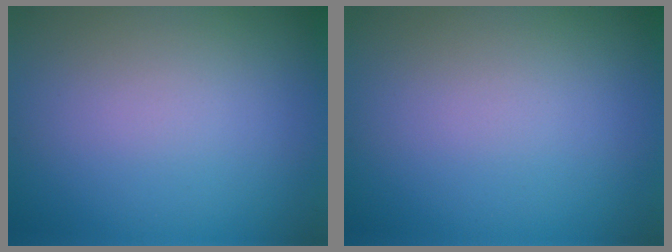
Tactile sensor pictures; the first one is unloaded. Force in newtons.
{"total": 0.0}